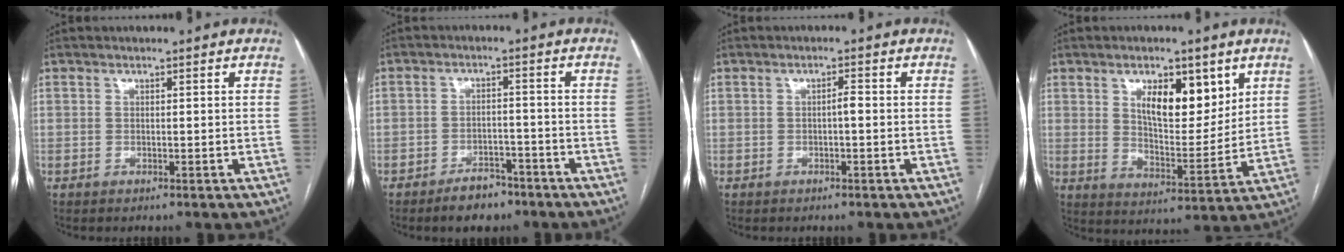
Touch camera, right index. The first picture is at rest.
{"total": 5.1, "force": [-3.9, 2.6, 2.2], "torque": [-0.035, 0.005, -0.057]}
{"total": 1.3, "force": [-0.2, 0.2, 1.3], "torque": [-0.020, 0.003, -0.005]}
{"total": 10.2, "force": [4.9, 4.4, 7.9], "torque": [-0.125, -0.001, 0.088]}